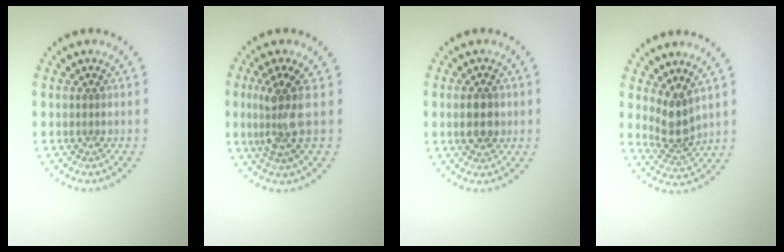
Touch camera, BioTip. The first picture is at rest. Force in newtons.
{"total": 3.8, "press": 3.1, "slide": 2.1}
{"total": 2.8, "press": 2.8, "slide": 0.2}
{"total": 2.8, "press": 2.1, "slide": 1.8}